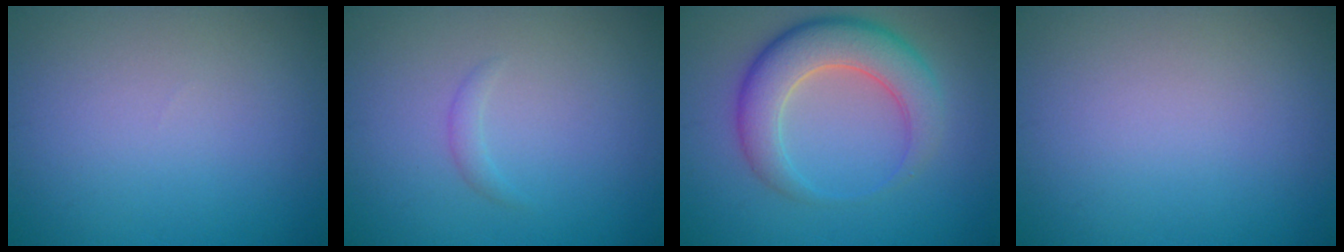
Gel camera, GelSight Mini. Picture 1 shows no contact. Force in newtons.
{"total": 0.8, "press": 0.8, "slide": 0.1}
{"total": 6.3, "press": 6.2, "slide": 0.3}
{"total": 0.0}